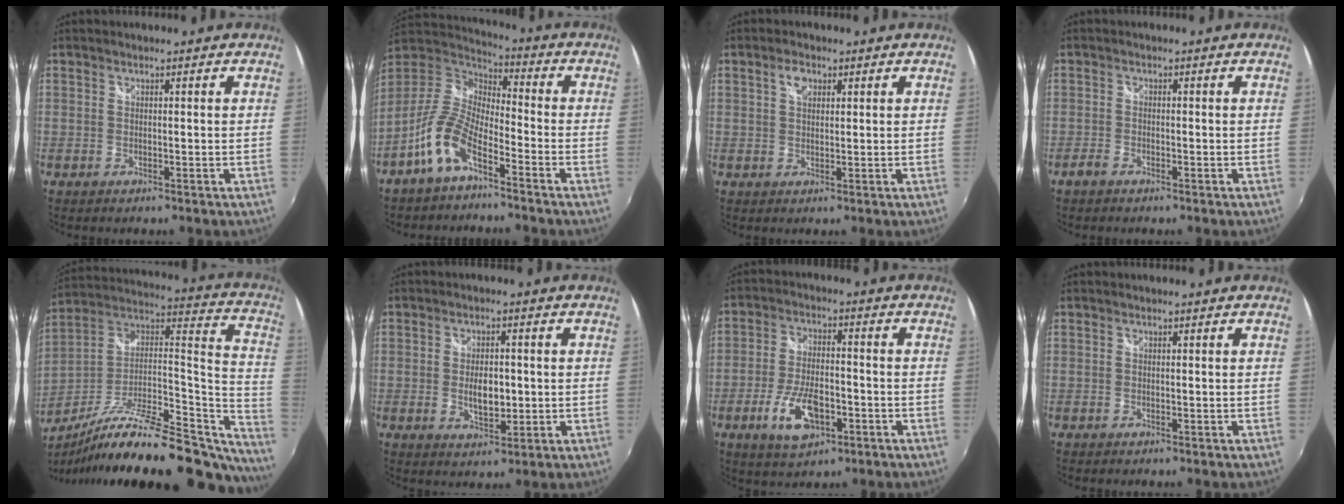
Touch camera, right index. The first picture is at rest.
{"total": 11.2, "force": [-6.6, 4.7, 7.8], "torque": [-0.167, 0.008, -0.135]}
{"total": 2.8, "force": [1.2, 1.7, 1.8], "torque": [-0.030, 0.006, 0.020]}
{"total": 2.0, "force": [-1.4, 0.8, 1.1], "torque": [-0.028, -0.002, -0.030]}
{"total": 30.7, "force": [-22.0, 9.5, 19.2], "torque": [-0.275, -0.008, -0.342]}
{"total": 5.7, "force": [-0.4, 3.0, 4.8], "torque": [-0.087, -0.004, -0.004]}
{"total": 10.4, "force": [-4.3, 5.0, 8.0], "torque": [-0.167, -0.007, -0.073]}
{"total": 0.0}